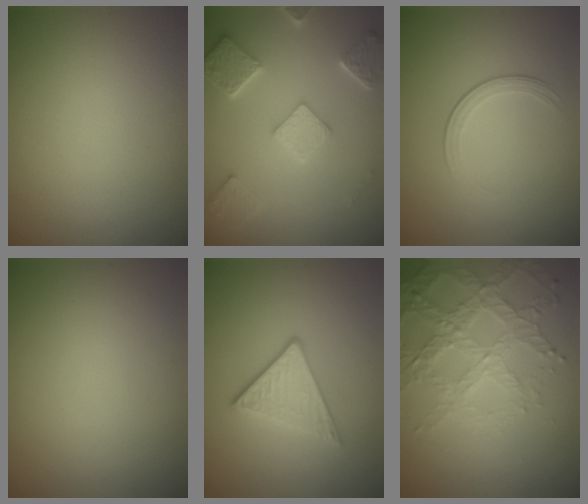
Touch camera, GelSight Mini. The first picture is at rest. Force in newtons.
{"total": 4.8, "press": 3.9, "slide": 2.9}
{"total": 1.7, "press": 0.9, "slide": 1.4}
{"total": 0.0}
{"total": 3.2, "press": 2.7, "slide": 1.8}
{"total": 4.7, "press": 4.2, "slide": 2.2}